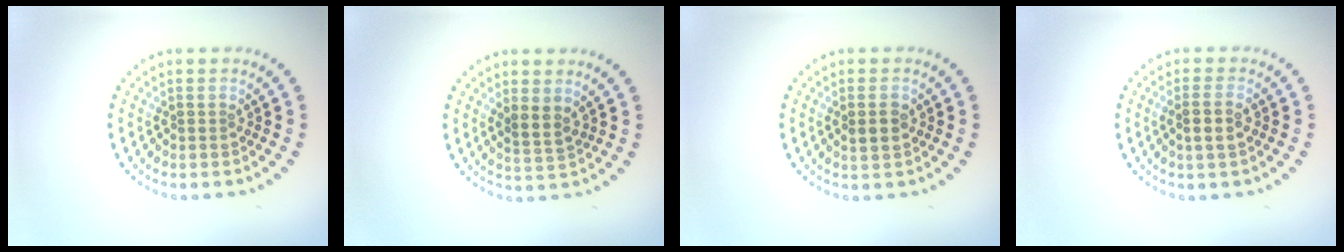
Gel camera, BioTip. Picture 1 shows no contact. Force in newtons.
{"total": 1.9, "press": 1.4, "slide": 1.3}
{"total": 1.7, "press": 1.7, "slide": 0.2}
{"total": 2.0, "press": 1.8, "slide": 0.9}